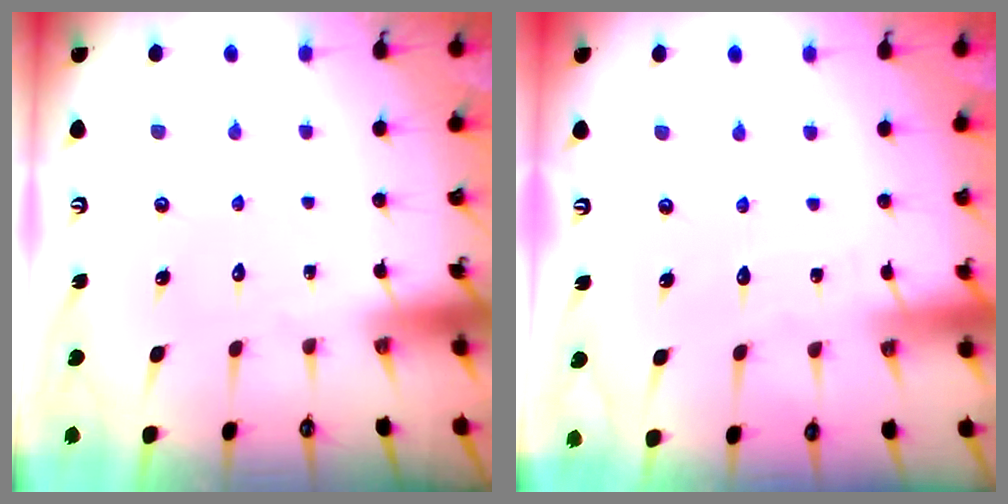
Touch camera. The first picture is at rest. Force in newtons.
{"total": 2.6, "press": 2.6, "slide": 0.2}